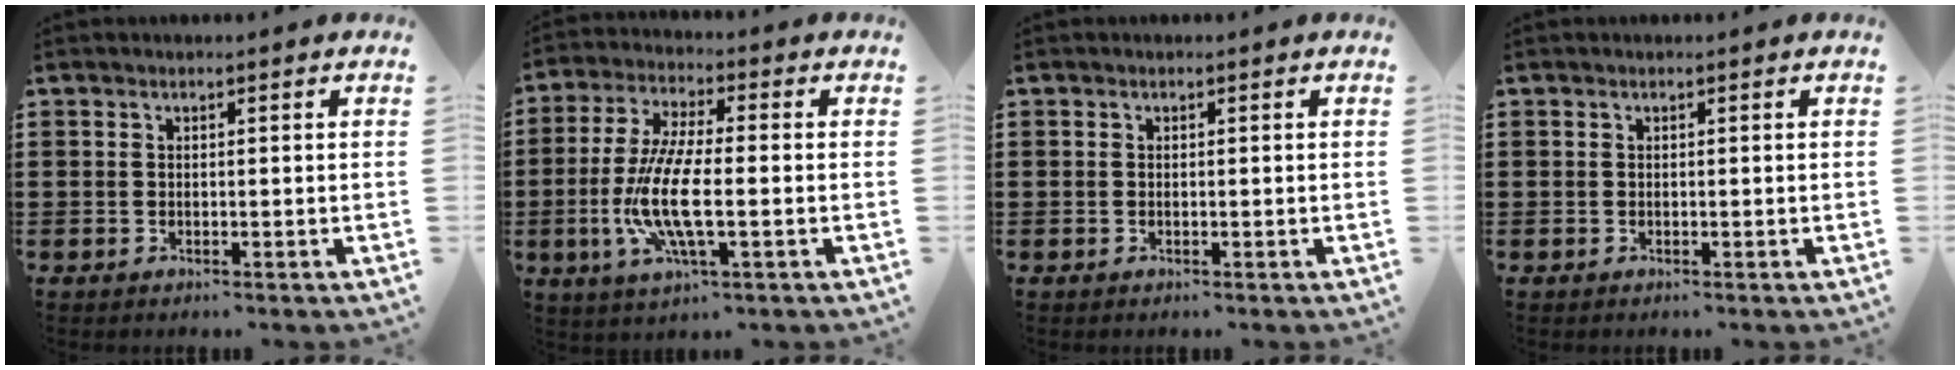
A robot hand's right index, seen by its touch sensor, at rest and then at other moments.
{"total": 10.3, "force": [-2.4, 2.9, 9.6], "torque": [-0.223, -0.020, -0.054]}
{"total": 0.0}
{"total": 0.0}